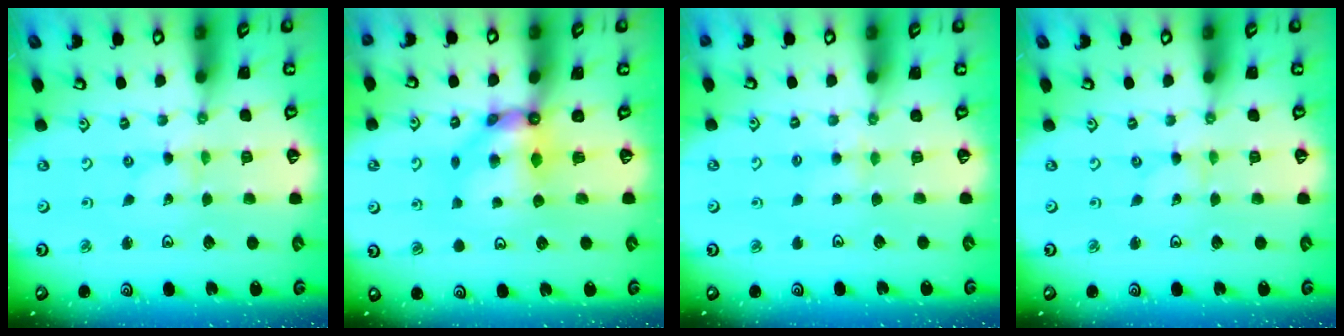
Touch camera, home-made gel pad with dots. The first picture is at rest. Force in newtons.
{"total": 8.8, "press": 8.8, "slide": 0.6}
{"total": 3.4, "press": 3.4, "slide": 0.5}
{"total": 0.0}